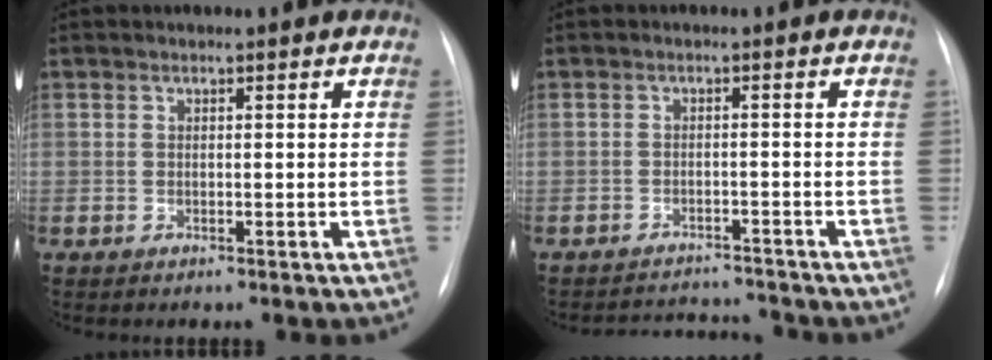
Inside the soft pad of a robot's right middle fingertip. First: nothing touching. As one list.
[{"total": 5.7, "force": [-5.7, 0.4, -0.2], "torque": [0.000, 0.006, -0.083]}]